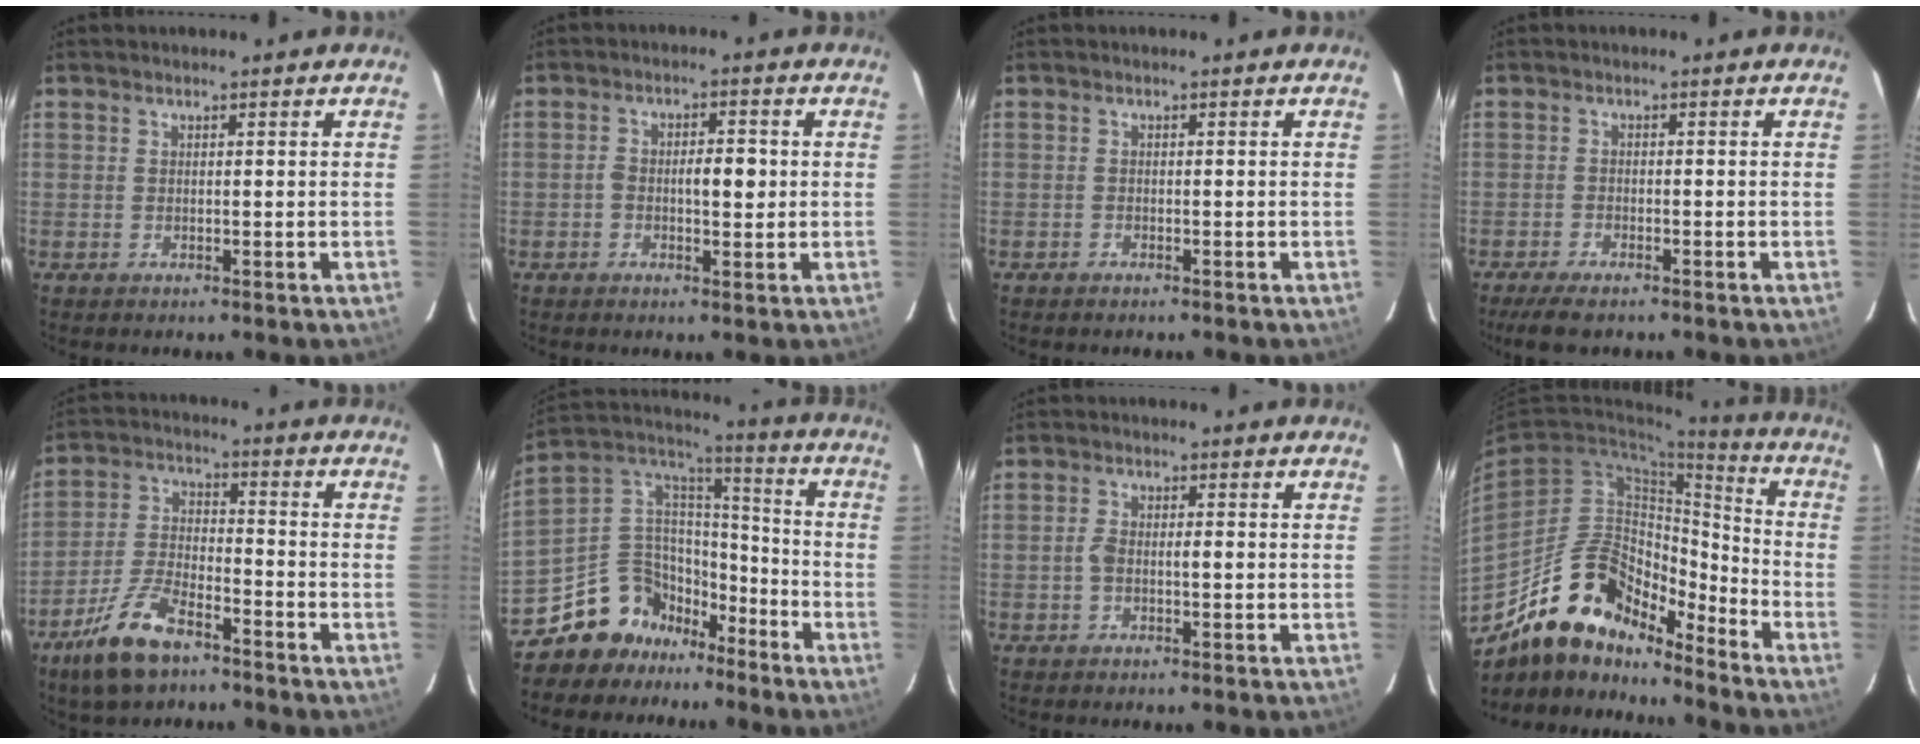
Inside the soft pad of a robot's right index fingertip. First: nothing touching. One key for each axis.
{"total": 4.5, "fx": -0.4, "fy": 1.8, "fz": 4.1, "tx": -0.072, "ty": 0.015, "tz": -0.003}
{"total": 1.1, "fx": -1.0, "fy": 0.3, "fz": 0.3, "tx": -0.006, "ty": -0.003, "tz": -0.010}
{"total": 4.9, "fx": -4.0, "fy": 1.3, "fz": 2.6, "tx": -0.044, "ty": -0.011, "tz": -0.062}
{"total": 10.7, "fx": -7.2, "fy": 3.5, "fz": 7.0, "tx": -0.153, "ty": -0.012, "tz": -0.139}
{"total": 12.6, "fx": -9.2, "fy": 8.5, "fz": 1.4, "tx": -0.026, "ty": 0.107, "tz": -0.160}
{"total": 2.9, "fx": -0.4, "fy": 1.1, "fz": 2.7, "tx": -0.060, "ty": 0.012, "tz": -0.007}
{"total": 15.6, "fx": -13.0, "fy": 6.0, "fz": 6.3, "tx": -0.104, "ty": 0.046, "tz": -0.227}